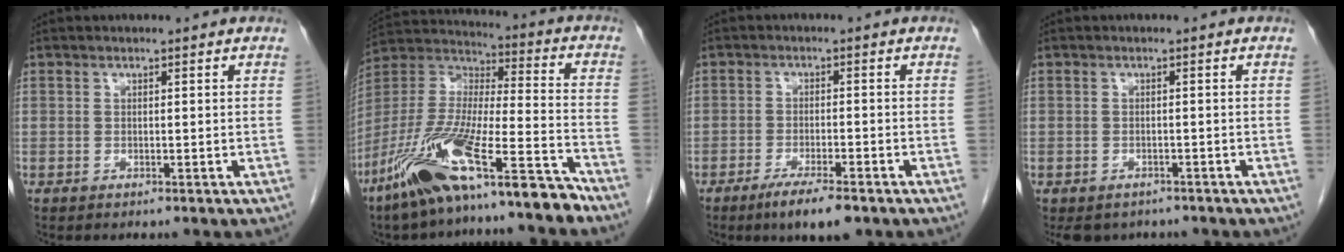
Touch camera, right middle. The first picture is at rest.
{"total": 19.2, "force": [-13.7, 2.3, 13.3], "torque": [-0.277, -0.016, -0.250]}
{"total": 6.2, "force": [-4.2, 1.0, 4.4], "torque": [-0.077, -0.011, -0.067]}
{"total": 6.5, "force": [-5.1, 3.7, 1.5], "torque": [-0.017, 0.000, -0.062]}